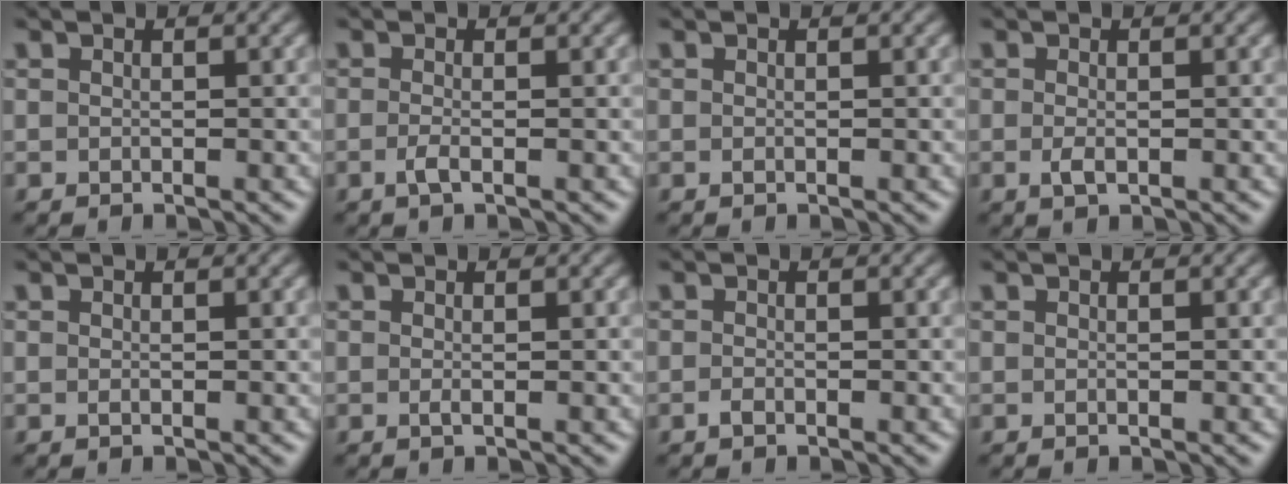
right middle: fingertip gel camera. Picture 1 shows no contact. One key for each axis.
{"total": 1.3, "fx": -0.6, "fy": 0.3, "fz": 1.2, "tx": -0.029, "ty": -0.002, "tz": -0.014}
{"total": 0.0}
{"total": 1.2, "fx": -0.3, "fy": 0.4, "fz": 1.0, "tx": -0.026, "ty": -0.001, "tz": -0.006}
{"total": 0.0}
{"total": 0.6, "fx": -0.1, "fy": 0.0, "fz": 0.5, "tx": -0.015, "ty": 0.000, "tz": -0.002}
{"total": 0.7, "fx": -0.4, "fy": 0.2, "fz": 0.5, "tx": -0.013, "ty": 0.000, "tz": -0.008}
{"total": 0.0}